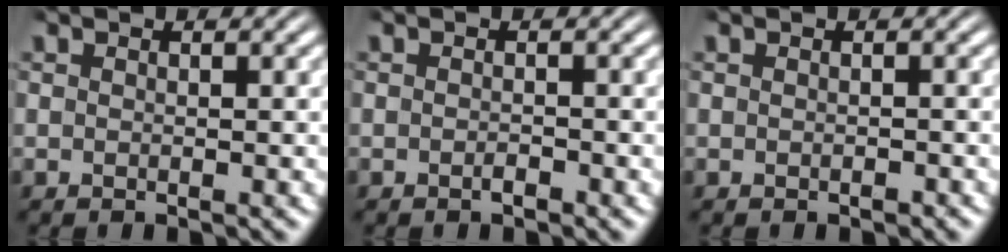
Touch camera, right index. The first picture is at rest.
{"total": 0.7, "force": [-0.7, 0.1, 0.2], "torque": [-0.004, 0.000, -0.012]}
{"total": 0.5, "force": [-0.5, 0.0, 0.0], "torque": [-0.003, -0.004, -0.006]}